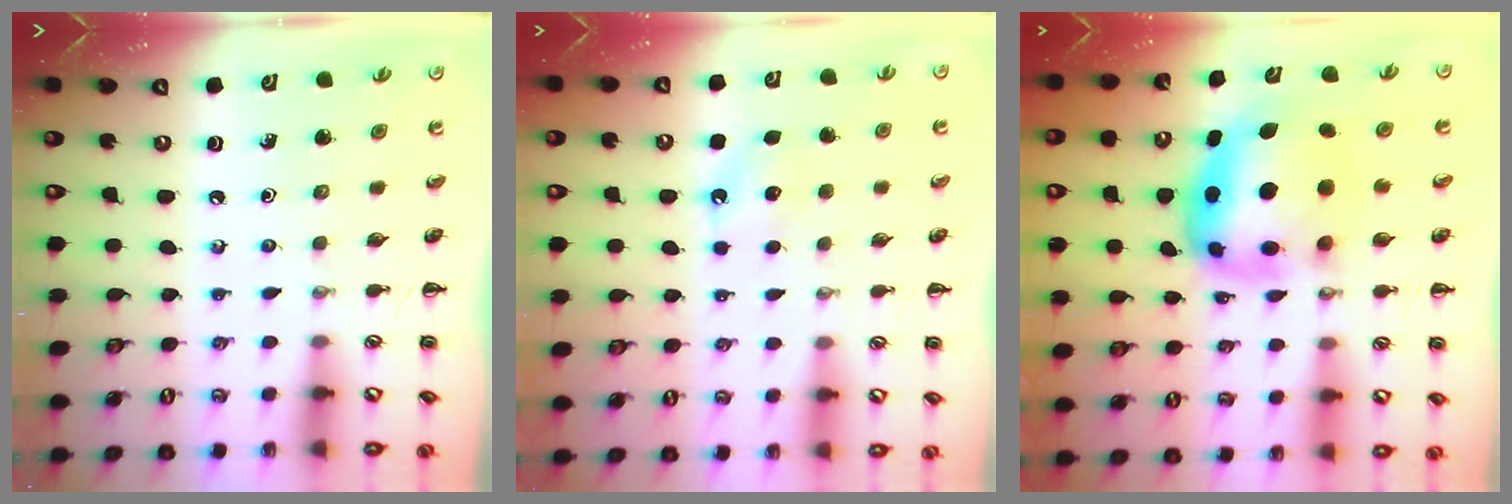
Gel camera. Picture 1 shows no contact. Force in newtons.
{"total": 6.9, "press": 6.6, "slide": 1.8}
{"total": 8.4, "press": 8.1, "slide": 2.2}